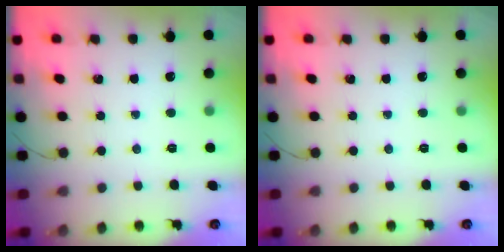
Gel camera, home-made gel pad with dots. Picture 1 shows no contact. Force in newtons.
{"total": 0.0}